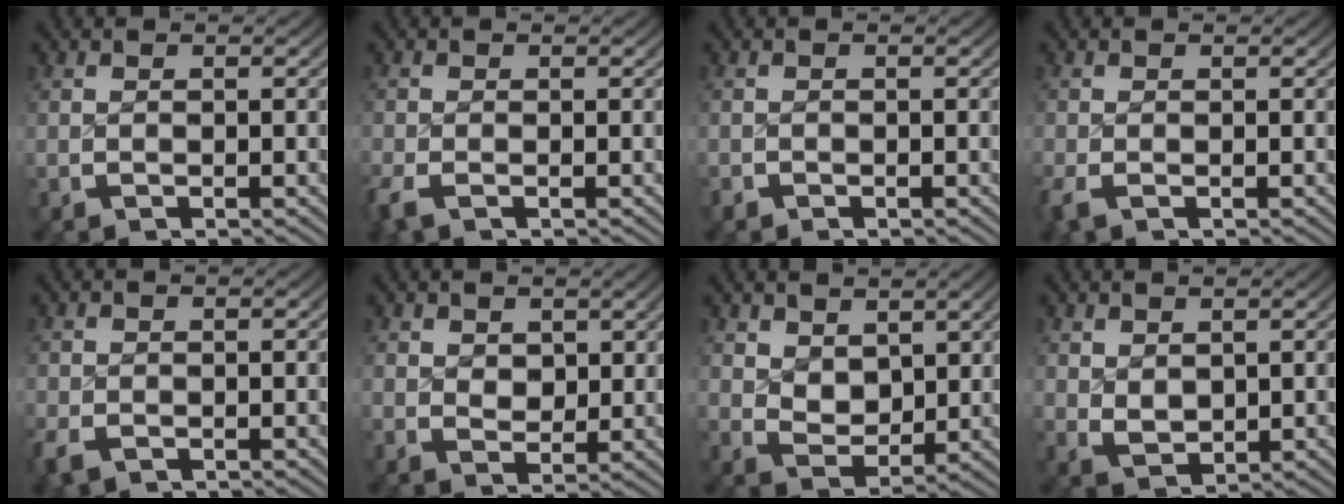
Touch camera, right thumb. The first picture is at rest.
{"total": 1.6, "force": [-1.1, 0.8, 0.8], "torque": [-0.025, -0.008, -0.020]}
{"total": 0.7, "force": [-0.7, 0.3, -0.1], "torque": [0.001, -0.006, -0.013]}
{"total": 1.3, "force": [-0.8, 0.7, 0.8], "torque": [-0.025, -0.009, -0.013]}
{"total": 1.8, "force": [-1.2, 1.1, 0.6], "torque": [-0.016, -0.009, -0.020]}
{"total": 2.3, "force": [1.3, 1.6, 1.1], "torque": [-0.015, -0.021, 0.035]}
{"total": 3.3, "force": [1.4, 2.2, 2.0], "torque": [-0.037, -0.018, 0.034]}
{"total": 2.4, "force": [0.7, 1.8, 1.5], "torque": [-0.027, -0.015, 0.029]}